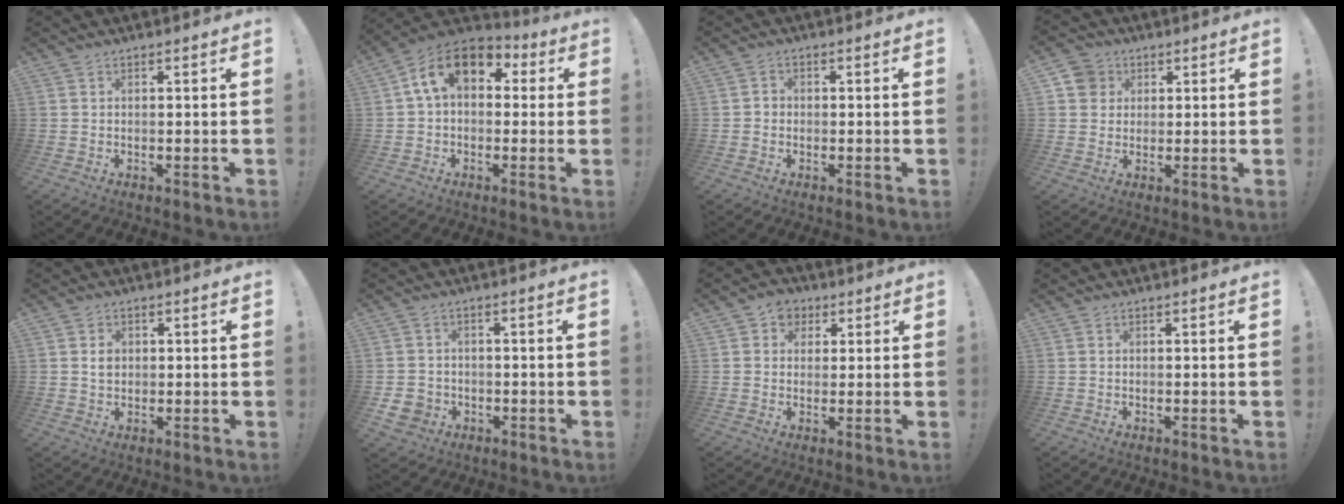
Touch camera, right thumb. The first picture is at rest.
{"total": 14.1, "force": [4.2, 9.1, 10.0], "torque": [-0.162, 0.010, 0.080]}
{"total": 1.8, "force": [-0.7, 1.4, 0.7], "torque": [-0.018, 0.010, -0.012]}
{"total": 5.8, "force": [2.0, 5.3, 1.3], "torque": [-0.024, -0.001, 0.042]}
{"total": 3.1, "force": [0.6, 2.6, 1.5], "torque": [-0.015, -0.001, 0.008]}
{"total": 4.9, "force": [-1.8, 4.2, 1.7], "torque": [-0.044, 0.009, -0.034]}
{"total": 5.4, "force": [1.6, 5.0, 1.5], "torque": [-0.022, -0.002, 0.030]}
{"total": 0.0}